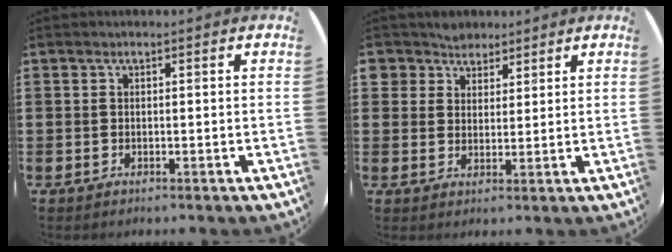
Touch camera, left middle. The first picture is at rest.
{"total": 4.0, "force": [3.4, 1.9, -0.3], "torque": [-0.009, 0.001, 0.066]}